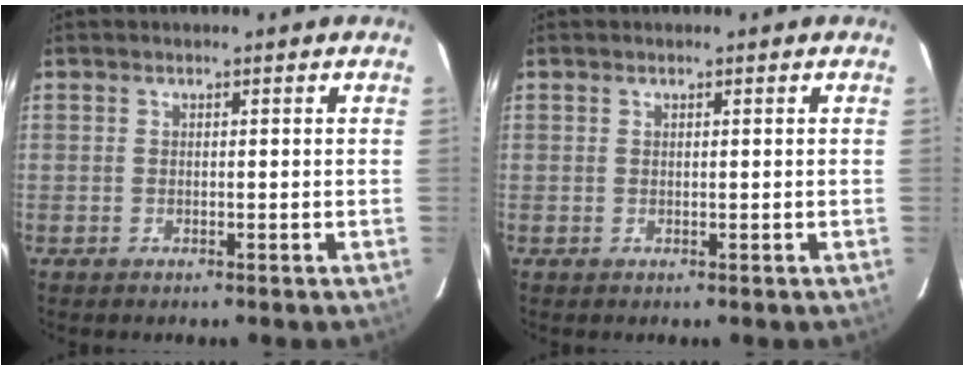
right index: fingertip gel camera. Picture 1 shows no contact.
{"total": 0.0}